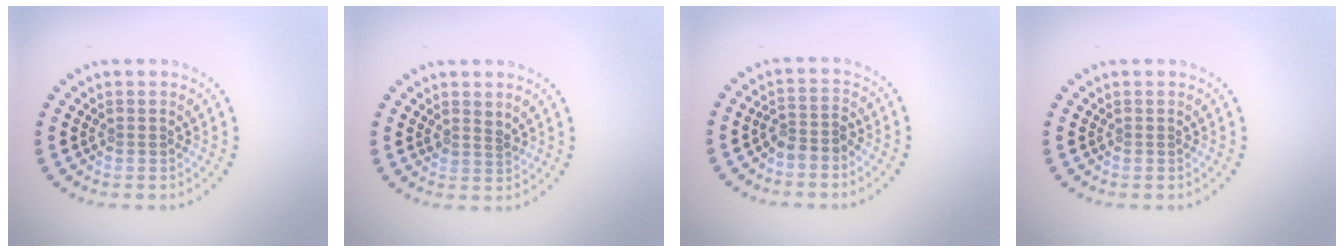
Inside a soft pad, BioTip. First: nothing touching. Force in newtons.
{"total": 1.3, "press": 0.9, "slide": 0.9}
{"total": 2.1, "press": 1.6, "slide": 1.3}
{"total": 0.0}